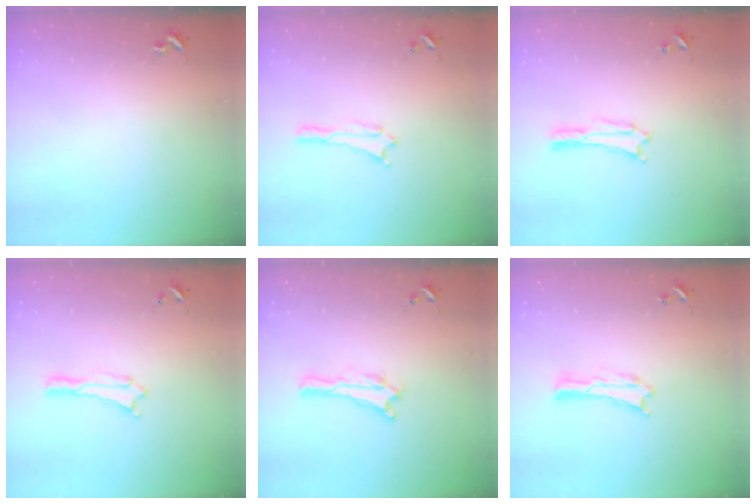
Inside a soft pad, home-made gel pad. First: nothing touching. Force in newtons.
{"total": 0.0}
{"total": 1.8, "press": 1.8, "slide": 0.2}
{"total": 0.0}
{"total": 0.0}
{"total": 0.0}